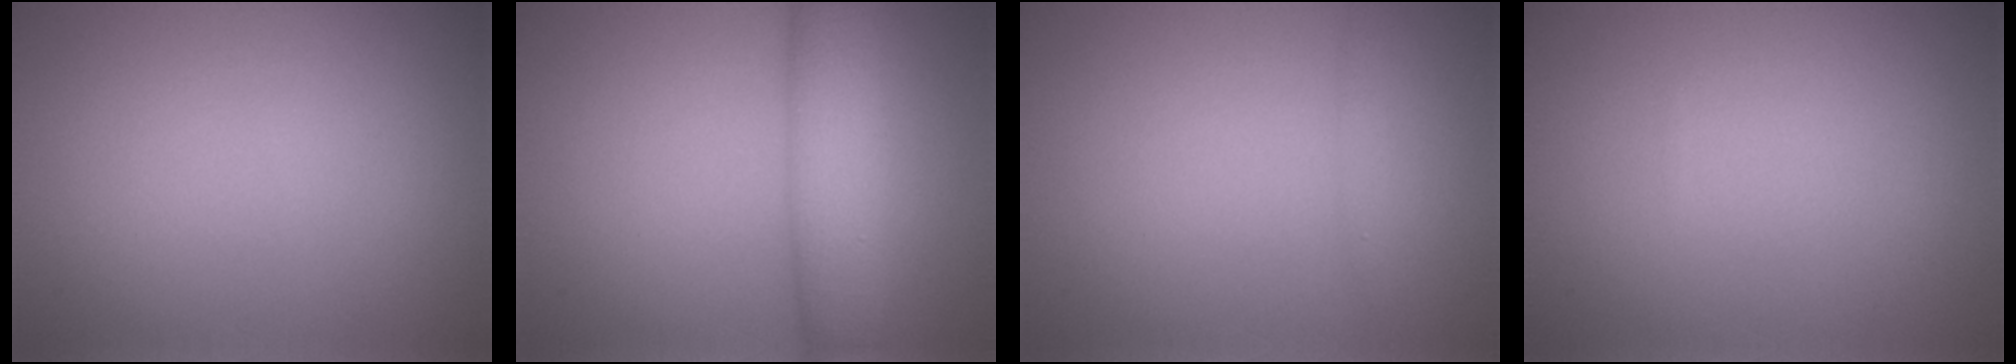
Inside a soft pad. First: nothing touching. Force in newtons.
{"total": 5.1, "press": 5.1, "slide": 0.2}
{"total": 0.5, "press": 0.5, "slide": 0.0}
{"total": 0.0}